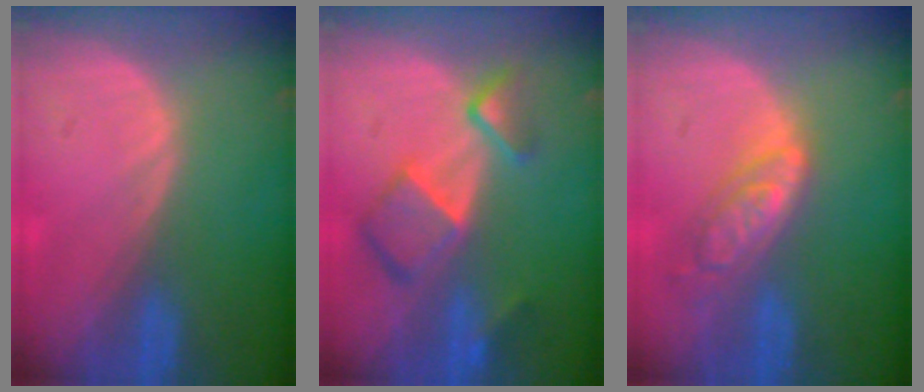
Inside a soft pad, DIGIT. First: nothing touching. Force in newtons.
{"total": 7.9, "press": 6.8, "slide": 3.9}
{"total": 6.3, "press": 5.6, "slide": 2.9}